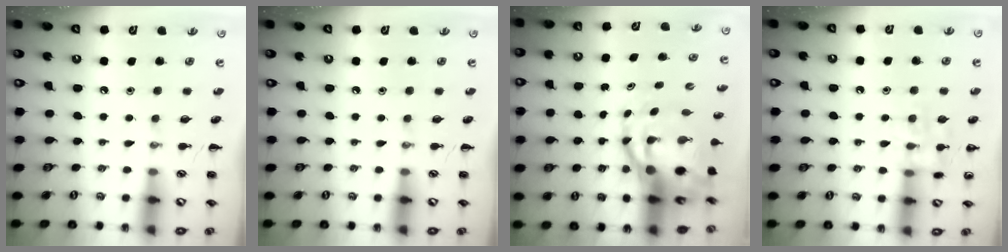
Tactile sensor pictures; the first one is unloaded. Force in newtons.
{"total": 0.0}
{"total": 11.5, "press": 11.1, "slide": 3.2}
{"total": 9.5, "press": 9.5, "slide": 0.6}